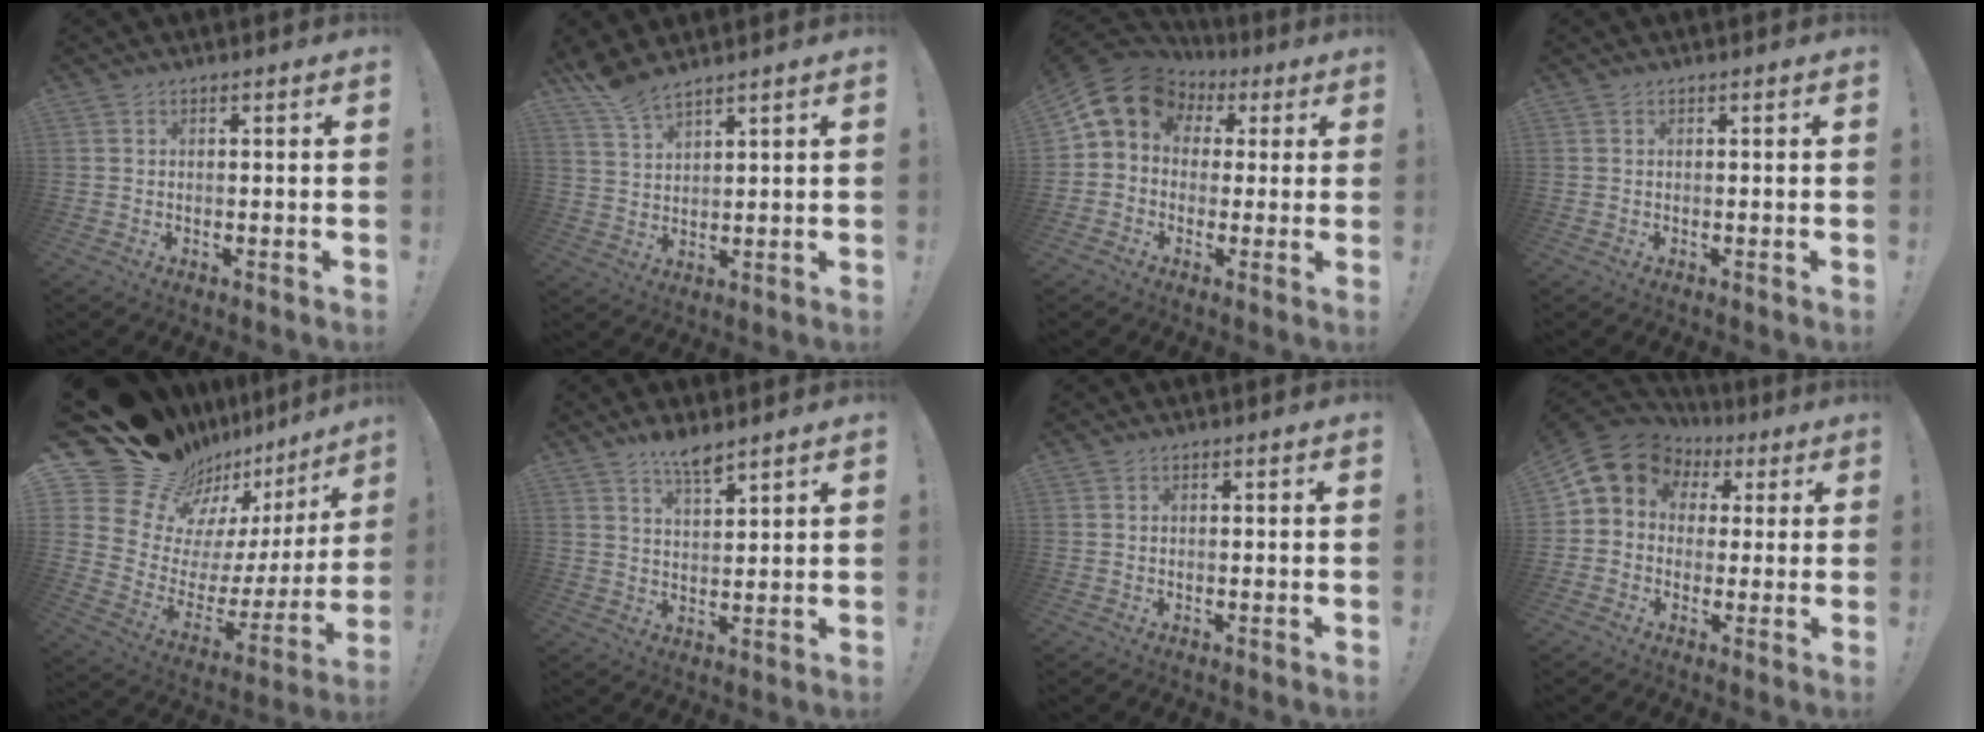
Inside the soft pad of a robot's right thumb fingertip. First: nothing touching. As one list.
[{"total": 6.5, "force": [5.9, 1.0, 2.7], "torque": [-0.064, -0.031, 0.111]}, {"total": 11.2, "force": [3.6, 8.9, 5.8], "torque": [-0.093, -0.006, 0.077]}, {"total": 0.0}, {"total": 16.6, "force": [11.6, 9.7, 6.9], "torque": [-0.107, -0.098, 0.232]}, {"total": 6.5, "force": [5.3, 1.2, 3.6], "torque": [-0.062, -0.033, 0.092]}, {"total": 0.0}, {"total": 8.4, "force": [2.6, 7.2, 3.5], "torque": [-0.055, -0.011, 0.057]}]